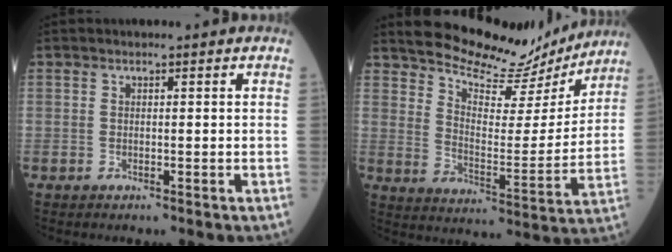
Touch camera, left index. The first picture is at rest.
{"total": 16.4, "force": [15.5, 3.4, 4.3], "torque": [-0.070, -0.021, 0.219]}